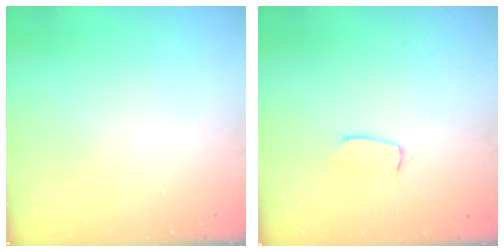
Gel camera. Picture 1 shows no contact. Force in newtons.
{"total": 5.5, "press": 5.5, "slide": 0.3}